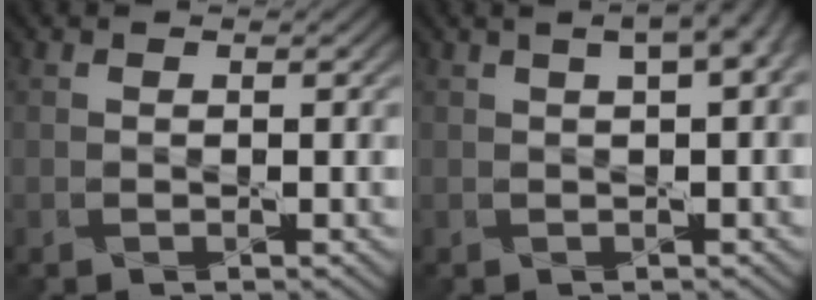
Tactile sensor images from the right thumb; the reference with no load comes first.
{"total": 4.8, "force": [2.0, 1.6, 4.0], "torque": [-0.045, 0.019, 0.020]}